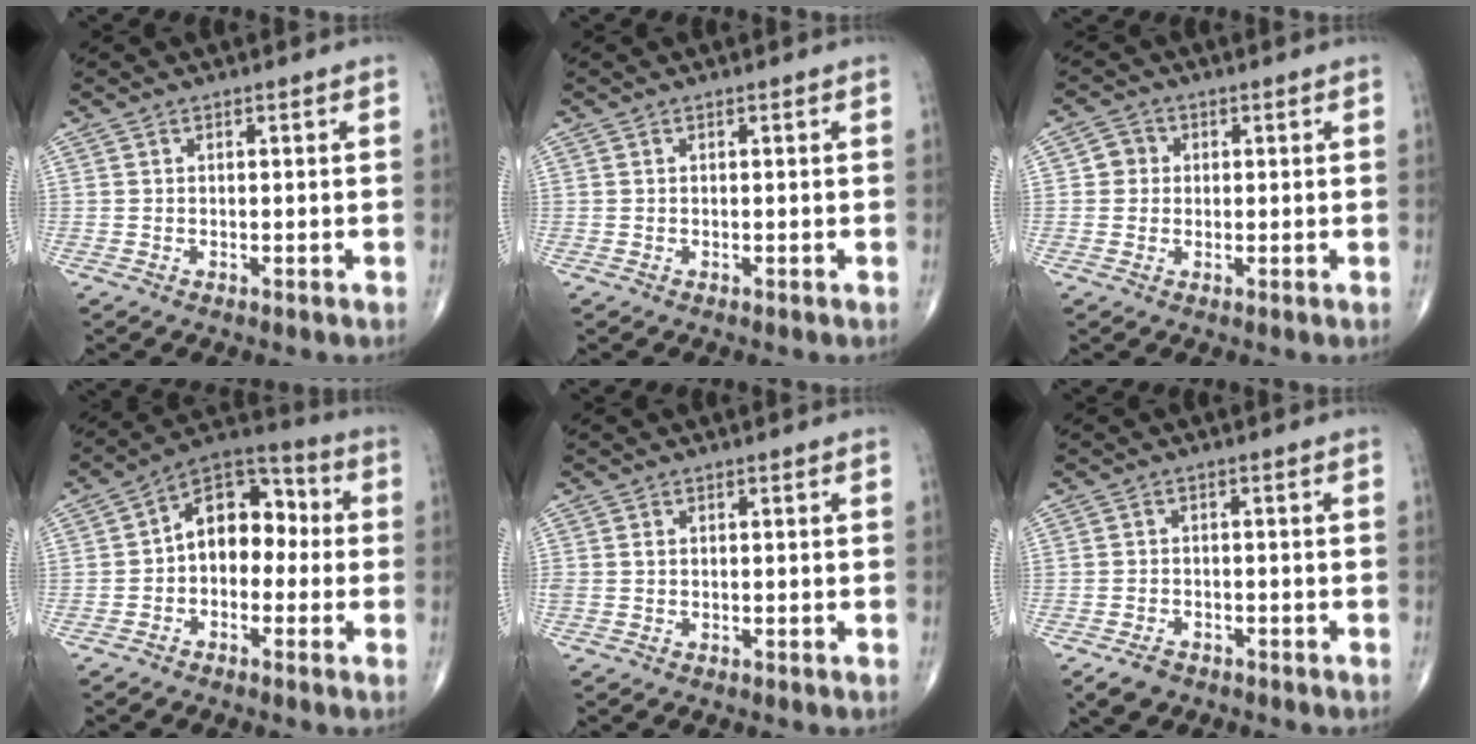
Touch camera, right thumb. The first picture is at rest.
{"total": 0.0}
{"total": 3.2, "force": [0.3, 3.0, 0.8], "torque": [0.008, 0.006, 0.000]}
{"total": 10.1, "force": [-0.8, 7.1, 7.2], "torque": [-0.074, 0.044, -0.034]}
{"total": 0.7, "force": [0.1, 0.6, 0.4], "torque": [-0.009, 0.002, 0.003]}
{"total": 3.6, "force": [-2.5, 2.2, 1.4], "torque": [-0.023, 0.006, -0.039]}